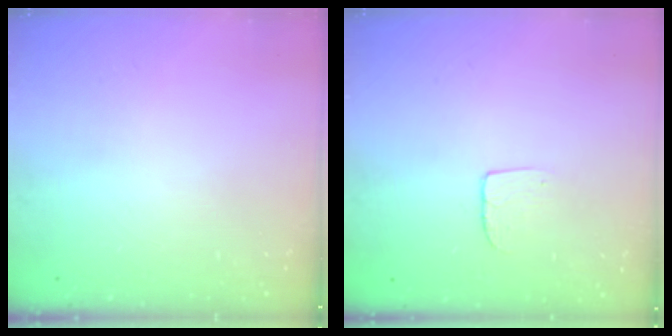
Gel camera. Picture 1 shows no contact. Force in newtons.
{"total": 4.3, "press": 4.3, "slide": 0.3}